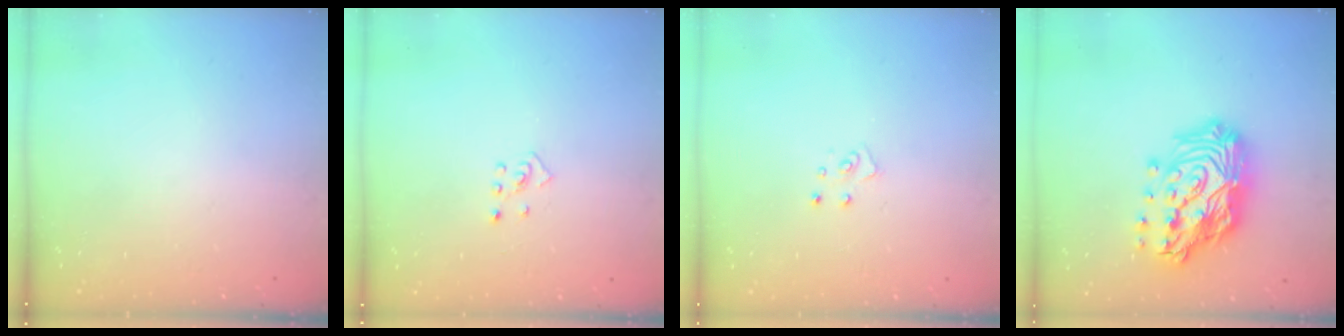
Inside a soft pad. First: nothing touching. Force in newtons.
{"total": 3.6, "press": 3.6, "slide": 0.6}
{"total": 4.0, "press": 4.0, "slide": 0.3}
{"total": 23.4, "press": 23.3, "slide": 2.1}